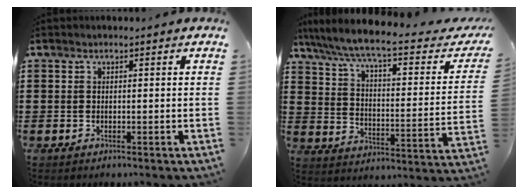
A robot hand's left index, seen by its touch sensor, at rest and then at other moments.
{"total": 7.4, "force": [5.9, 0.1, 4.4], "torque": [-0.111, -0.043, 0.093]}